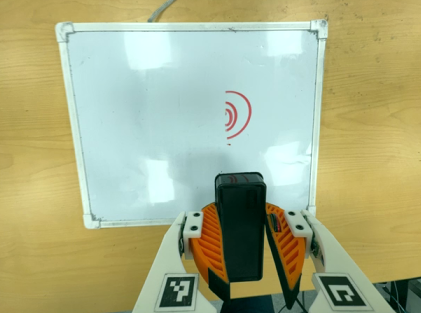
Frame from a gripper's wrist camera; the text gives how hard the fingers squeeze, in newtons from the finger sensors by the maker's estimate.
{"total": 9.5, "left": 9.3, "right": 9.8}